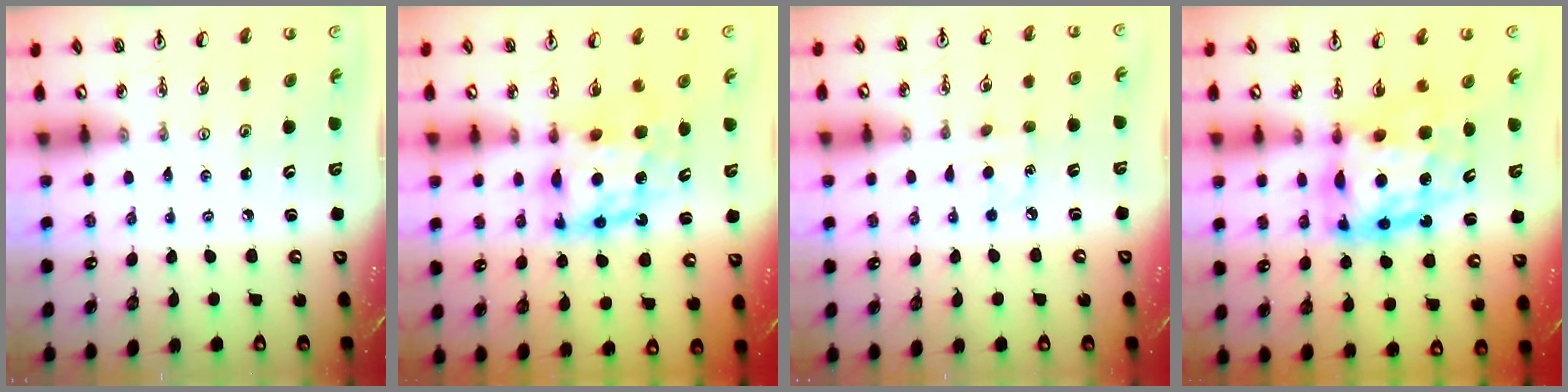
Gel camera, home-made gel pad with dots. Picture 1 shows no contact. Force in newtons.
{"total": 10.5, "press": 10.5, "slide": 1.0}
{"total": 6.1, "press": 6.1, "slide": 0.6}
{"total": 13.6, "press": 13.5, "slide": 1.0}